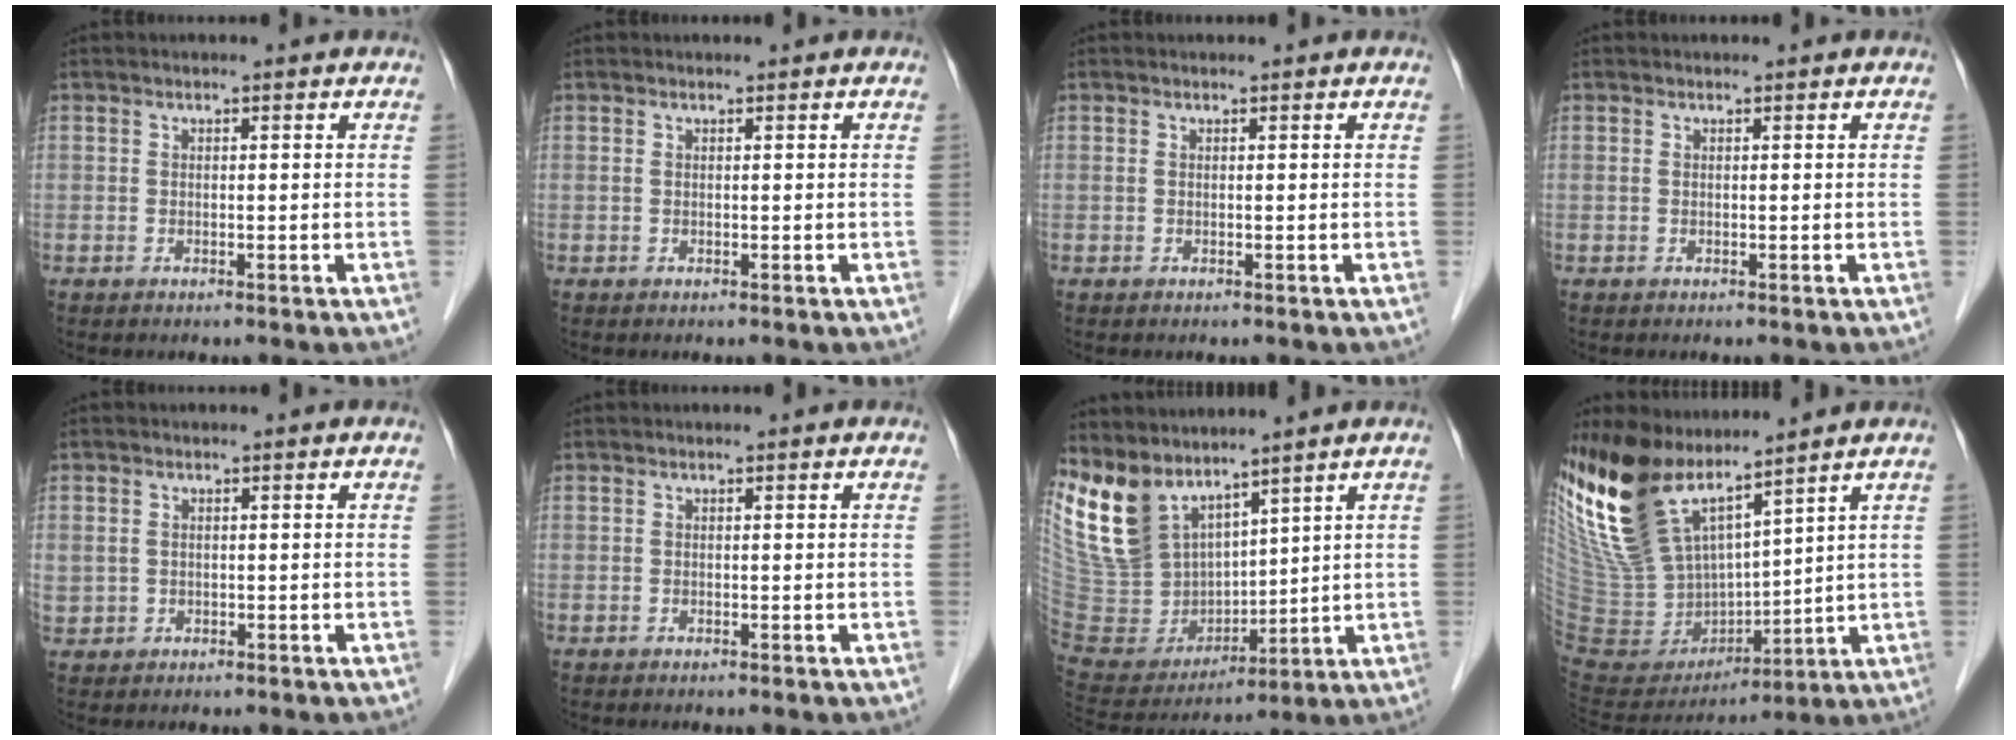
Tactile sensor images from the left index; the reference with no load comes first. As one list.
[{"total": 0.0}, {"total": 0.0}, {"total": 0.0}, {"total": 1.7, "force": [0.1, 1.6, 0.5], "torque": [-0.017, 0.005, 0.011]}, {"total": 0.0}, {"total": 14.1, "force": [11.2, 6.5, 5.6], "torque": [-0.138, 0.005, 0.242]}, {"total": 22.3, "force": [16.0, 8.3, 13.0], "torque": [-0.305, 0.010, 0.322]}]